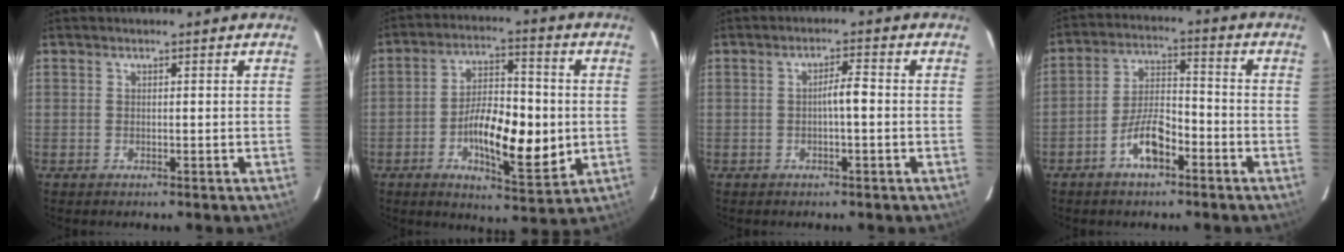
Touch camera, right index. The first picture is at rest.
{"total": 14.0, "force": [-2.3, 4.8, 13.0], "torque": [-0.223, 0.006, -0.035]}
{"total": 3.1, "force": [-0.4, 0.6, 3.0], "torque": [-0.052, 0.010, -0.005]}
{"total": 8.0, "force": [-4.2, 3.1, 6.1], "torque": [-0.126, 0.015, -0.078]}